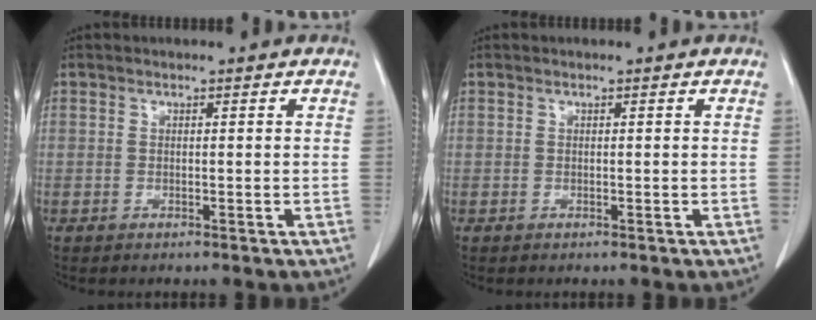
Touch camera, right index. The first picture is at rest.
{"total": 0.0}